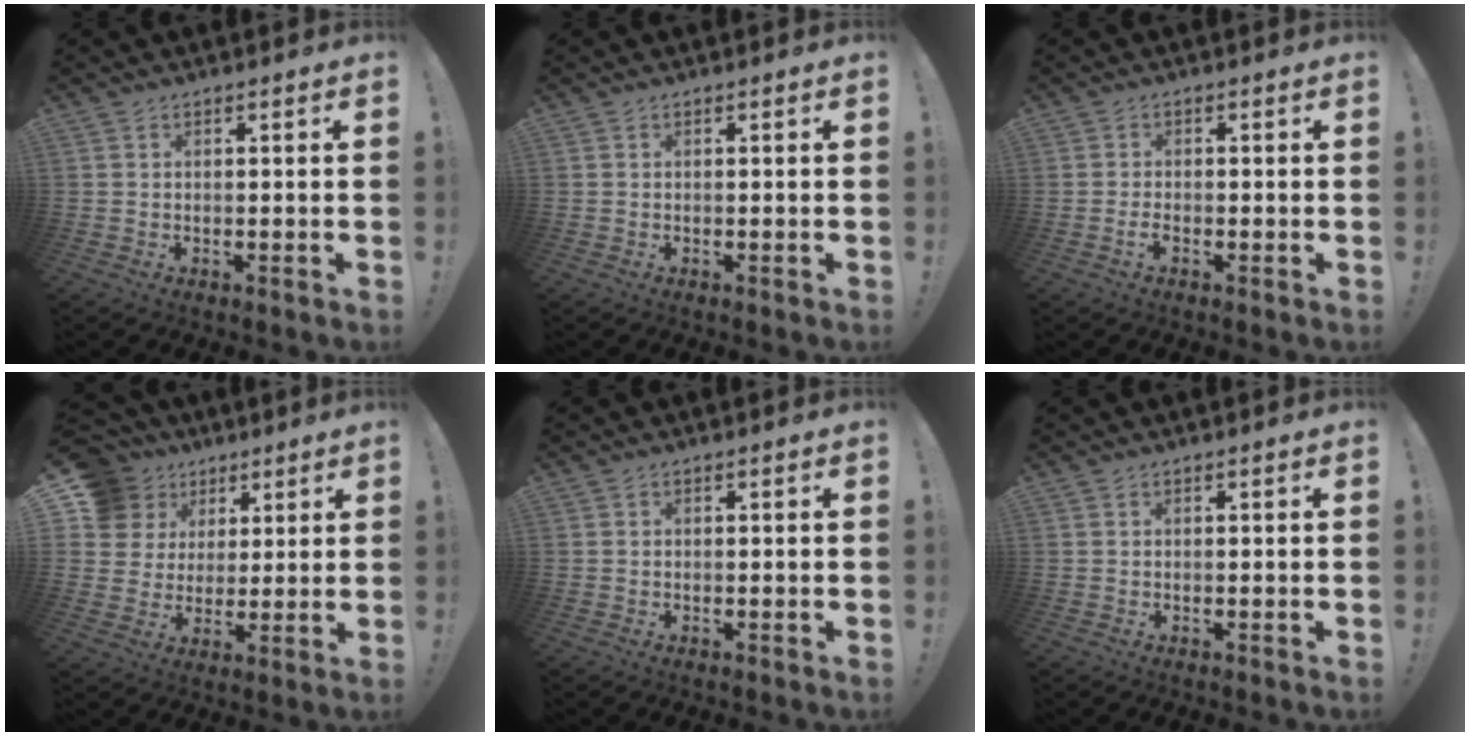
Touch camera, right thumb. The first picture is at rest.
{"total": 0.0}
{"total": 1.7, "force": [-1.0, 0.9, 1.1], "torque": [-0.008, 0.000, -0.019]}
{"total": 12.9, "force": [5.7, 10.8, 3.9], "torque": [-0.050, -0.032, 0.125]}
{"total": 0.0}
{"total": 0.0}